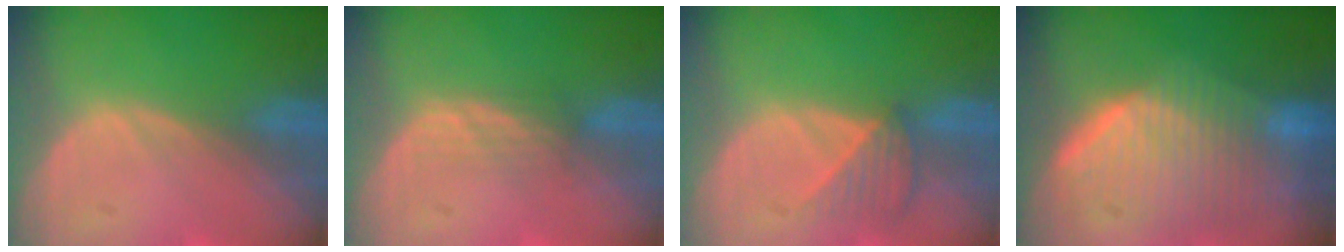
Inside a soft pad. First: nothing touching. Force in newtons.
{"total": 2.3, "press": 2.2, "slide": 0.6}
{"total": 3.6, "press": 3.5, "slide": 1.0}
{"total": 10.1, "press": 9.0, "slide": 4.5}